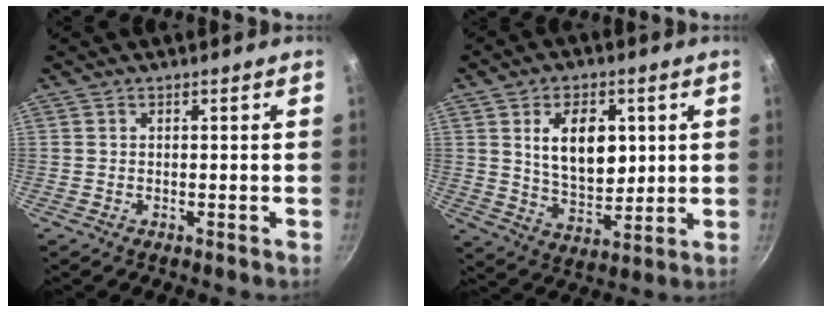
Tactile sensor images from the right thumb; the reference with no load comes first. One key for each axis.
{"total": 12.5, "fx": 3.0, "fy": 7.8, "fz": 9.2, "tx": -0.120, "ty": -0.021, "tz": 0.059}